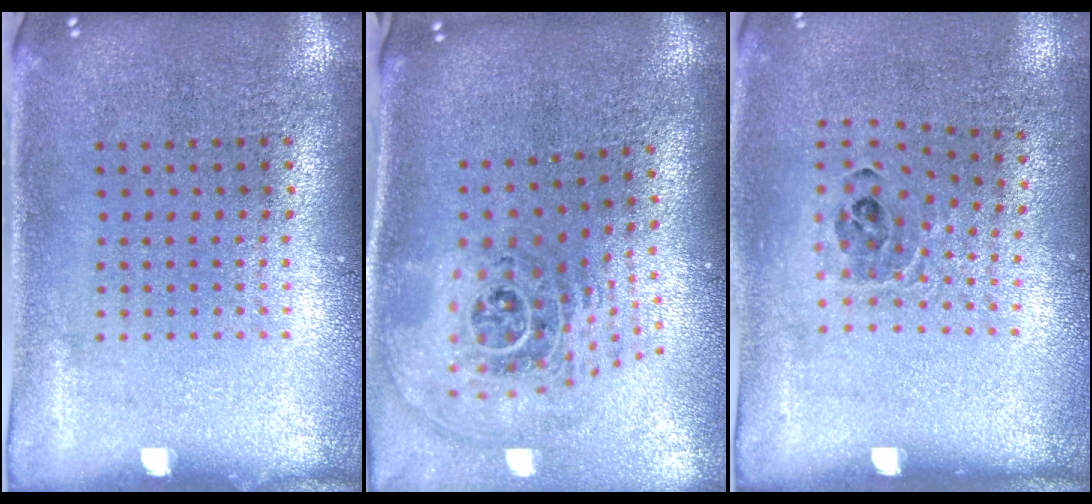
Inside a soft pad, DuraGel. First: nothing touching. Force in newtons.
{"total": 2.6, "press": 1.8, "slide": 1.9}
{"total": 0.9, "press": 0.8, "slide": 0.4}